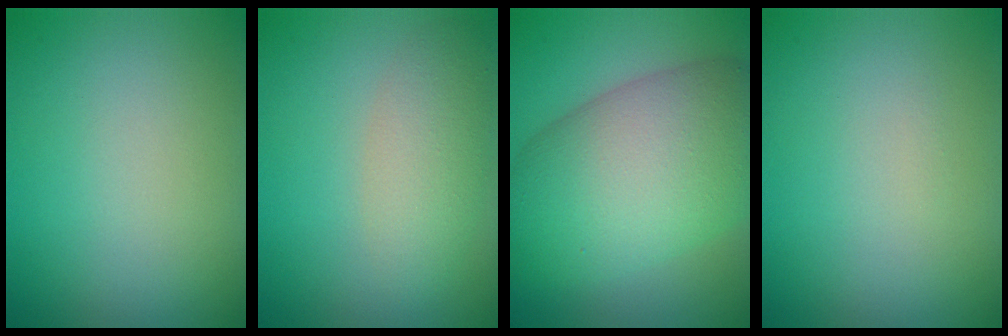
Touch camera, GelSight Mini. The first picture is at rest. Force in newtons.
{"total": 3.6, "press": 3.6, "slide": 0.1}
{"total": 11.8, "press": 11.8, "slide": 0.4}
{"total": 0.0}